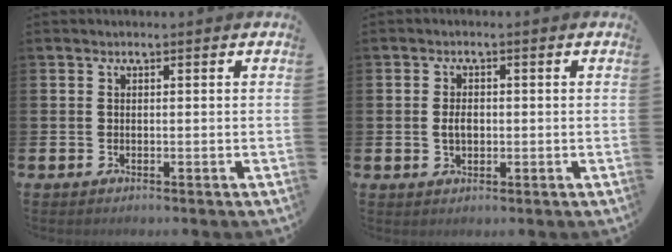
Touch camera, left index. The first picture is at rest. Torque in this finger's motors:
{"motor_torque": [0.14, 0.03, 0.06, 0.07]}